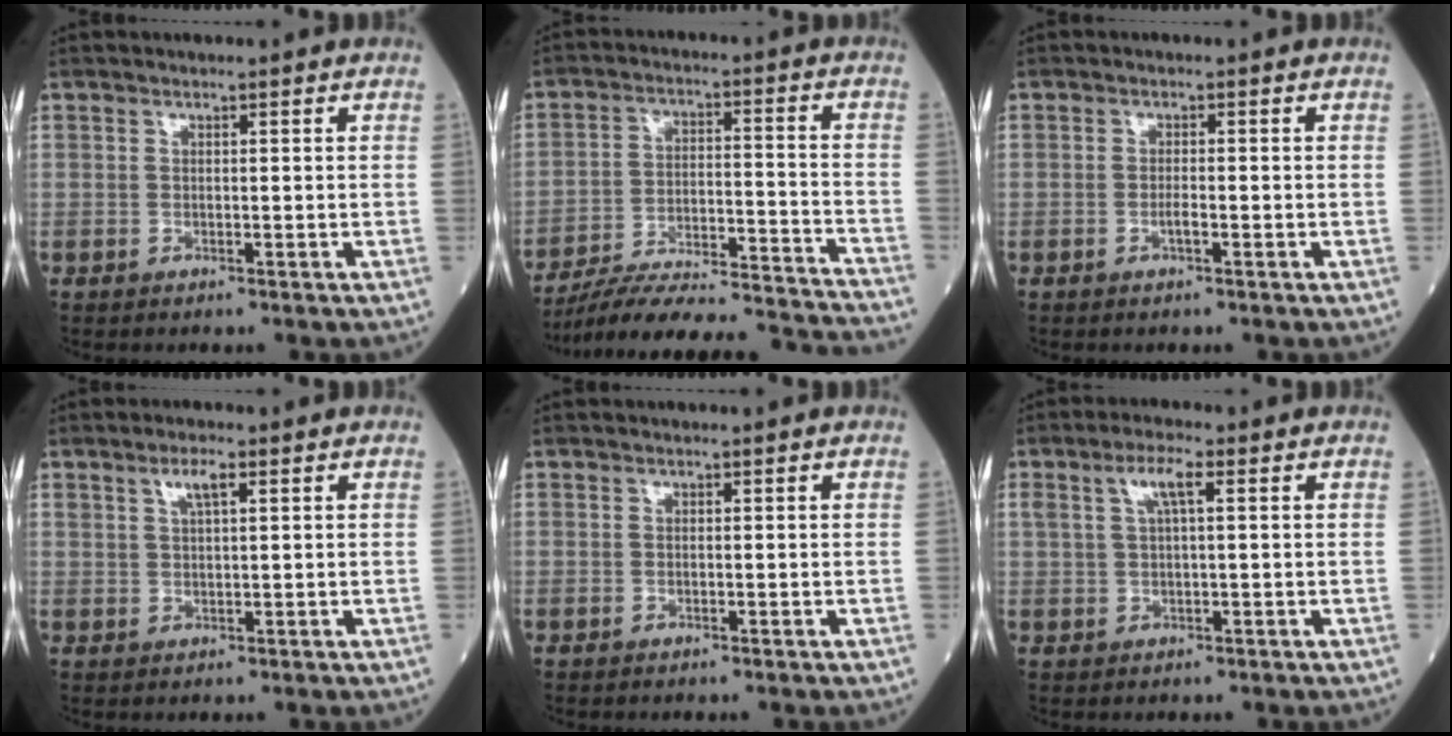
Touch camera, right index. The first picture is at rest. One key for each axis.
{"total": 25.0, "fx": -23.6, "fy": 0.1, "fz": 8.2, "tx": -0.096, "ty": -0.021, "tz": -0.334}
{"total": 1.4, "fx": -0.6, "fy": 0.1, "fz": 1.3, "tx": -0.024, "ty": 0.000, "tz": -0.013}
{"total": 2.9, "fx": 1.5, "fy": 0.6, "fz": 2.4, "tx": -0.048, "ty": 0.005, "tz": 0.028}
{"total": 0.0}
{"total": 4.0, "fx": 1.5, "fy": 0.7, "fz": 3.6, "tx": -0.077, "ty": 0.015, "tz": 0.032}